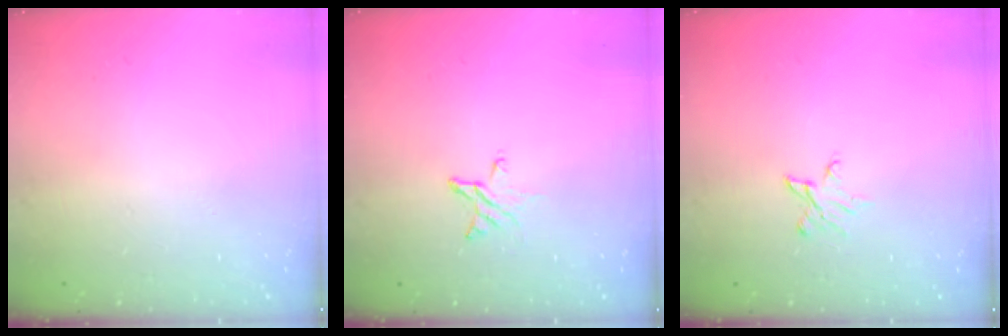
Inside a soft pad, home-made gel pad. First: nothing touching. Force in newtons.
{"total": 4.1, "press": 4.1, "slide": 0.4}
{"total": 4.3, "press": 4.3, "slide": 0.3}